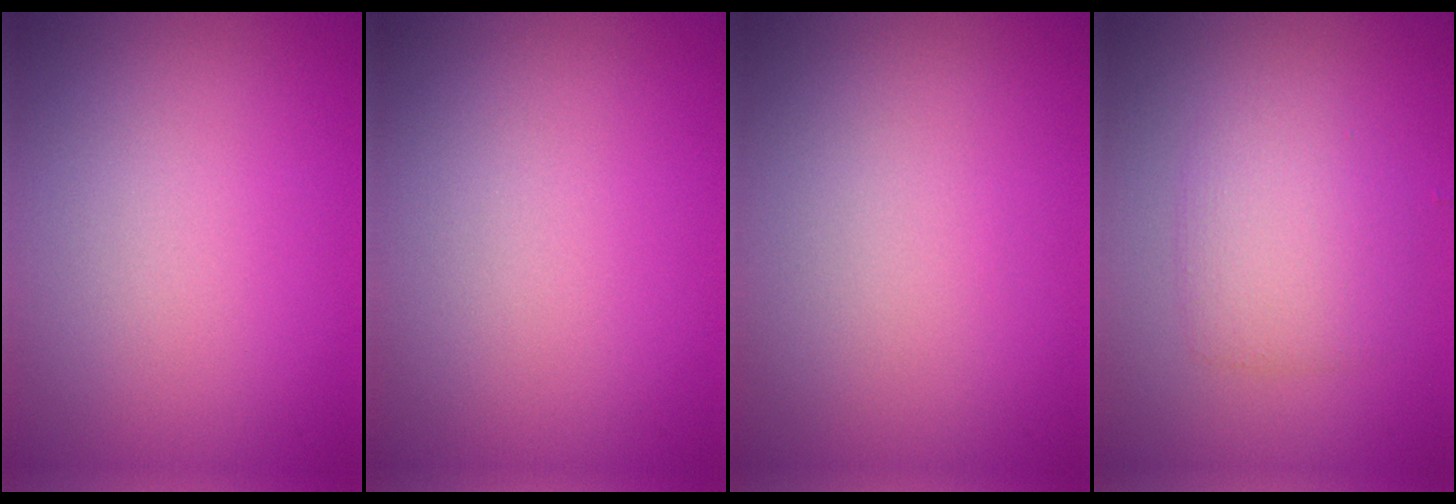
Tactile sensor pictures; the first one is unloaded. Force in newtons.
{"total": 0.0}
{"total": 0.0}
{"total": 3.3, "press": 3.3, "slide": 0.1}